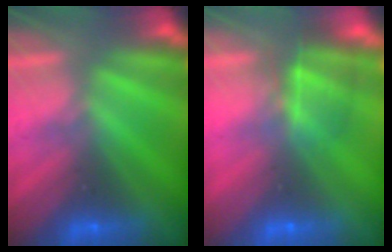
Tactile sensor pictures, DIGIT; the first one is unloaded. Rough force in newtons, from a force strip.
{"total": 5.1}